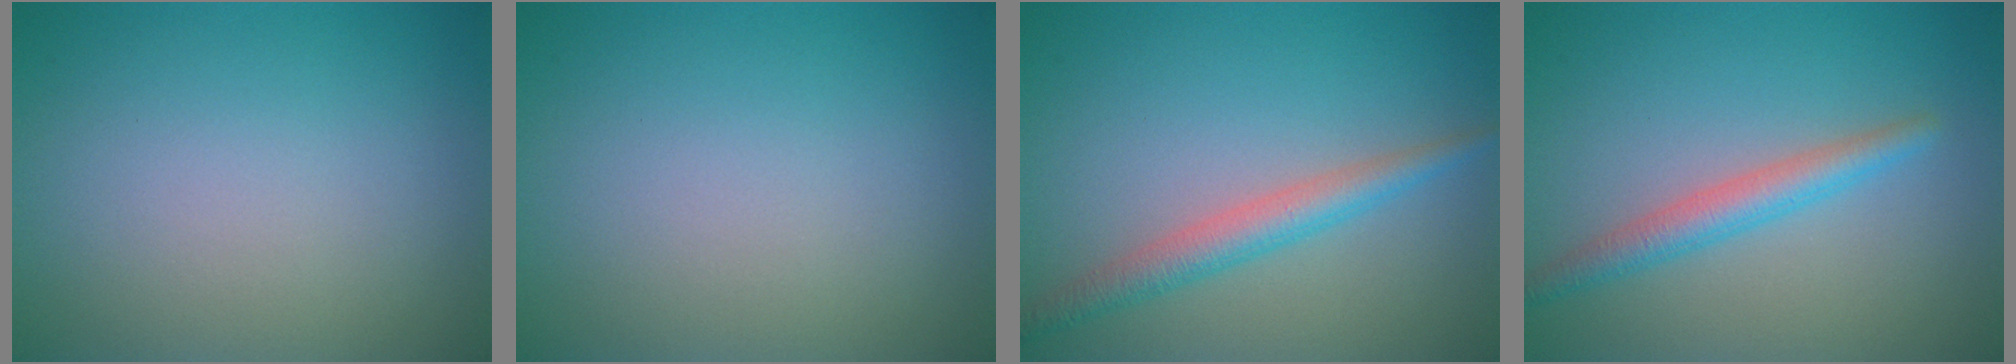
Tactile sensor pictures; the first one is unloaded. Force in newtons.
{"total": 0.0}
{"total": 2.9, "press": 2.9, "slide": 0.1}
{"total": 2.8, "press": 2.8, "slide": 0.0}